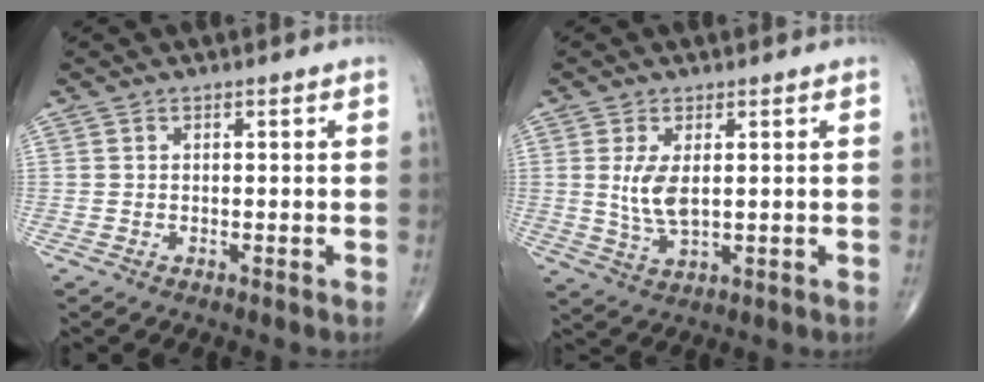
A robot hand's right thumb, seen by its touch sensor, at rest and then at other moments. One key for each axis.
{"total": 5.8, "fx": 1.0, "fy": 2.6, "fz": 5.1, "tx": -0.103, "ty": -0.013, "tz": 0.026}